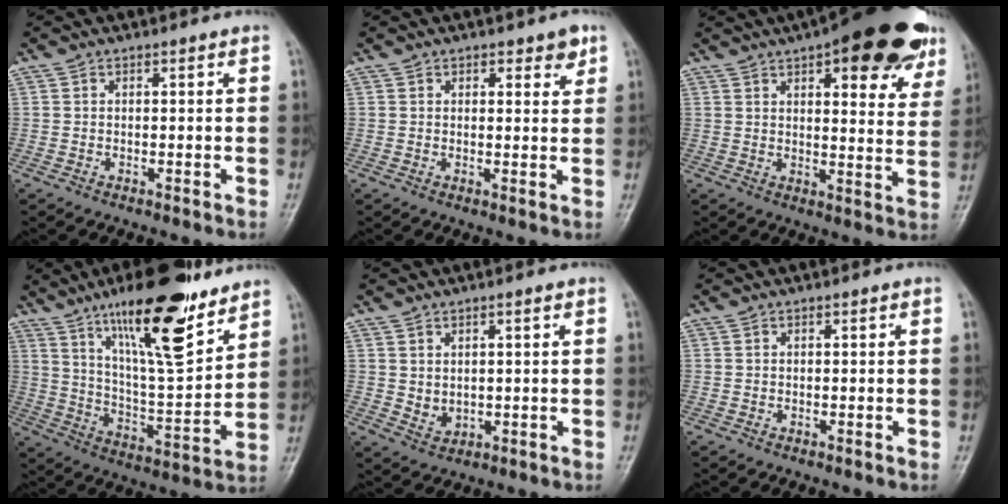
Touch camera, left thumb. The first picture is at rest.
{"total": 3.1, "force": [1.9, 1.7, 1.7], "torque": [0.001, -0.009, 0.024]}
{"total": 22.7, "force": [13.7, 7.9, 16.2], "torque": [-0.178, -0.027, 0.170]}
{"total": 20.8, "force": [13.5, 5.4, 14.8], "torque": [-0.209, -0.071, 0.229]}
{"total": 3.4, "force": [1.0, 2.2, 2.4], "torque": [-0.033, -0.014, 0.027]}
{"total": 0.0}